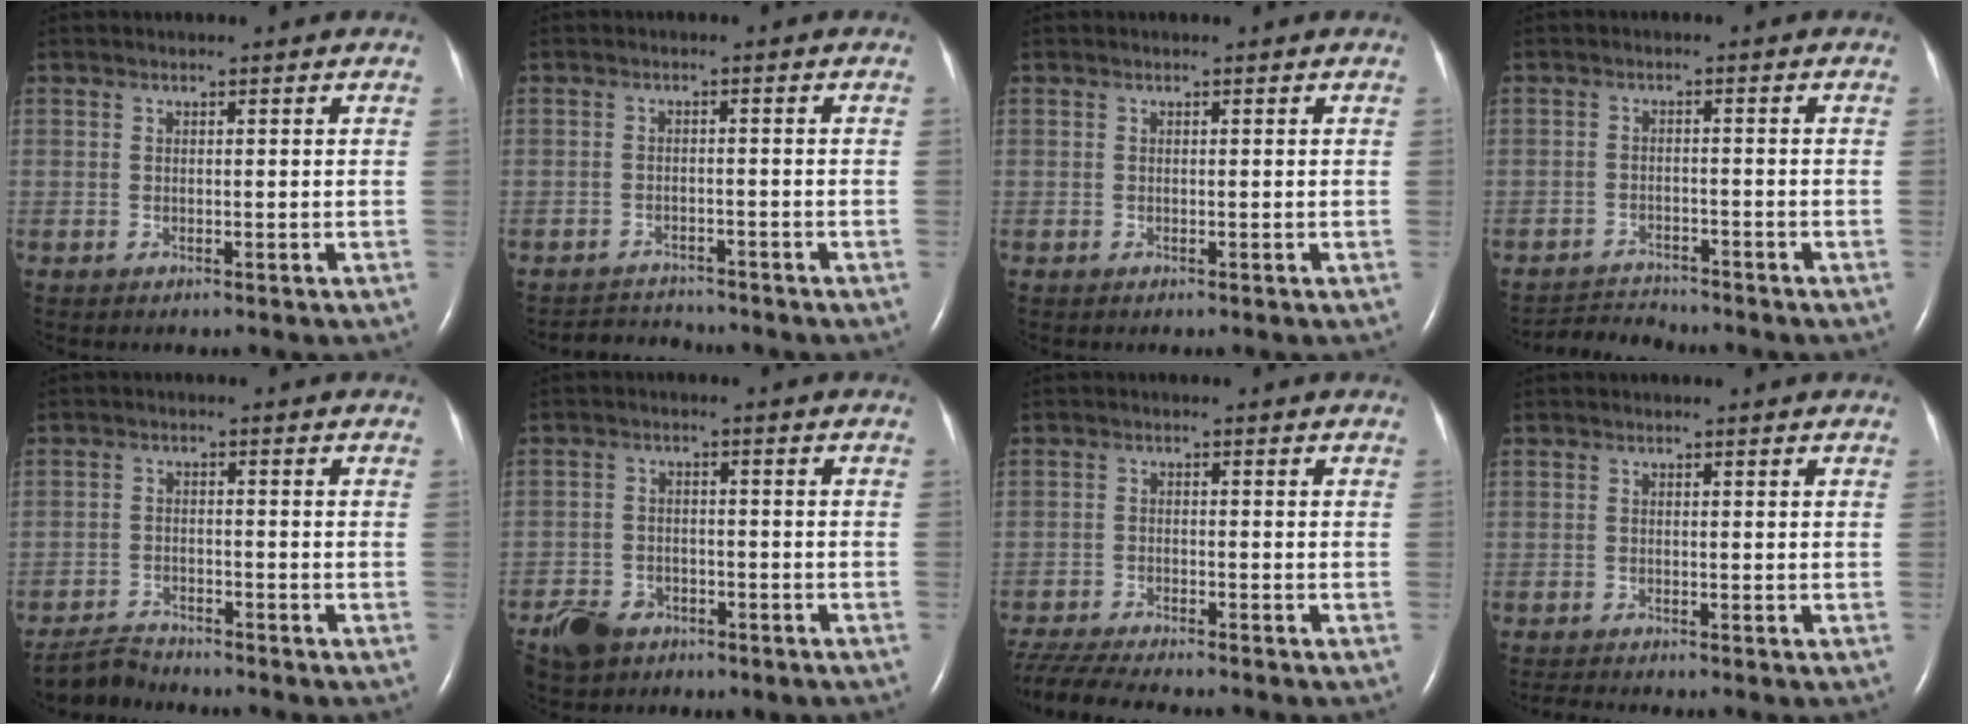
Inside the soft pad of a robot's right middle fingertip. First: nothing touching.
{"total": 3.9, "force": [-3.9, 0.5, -0.4], "torque": [0.000, -0.008, -0.063]}
{"total": 0.0}
{"total": 4.1, "force": [-4.1, 0.0, -0.7], "torque": [0.007, -0.013, -0.070]}
{"total": 3.7, "force": [-3.6, 0.3, -0.4], "torque": [0.002, -0.016, -0.068]}
{"total": 6.6, "force": [-4.4, 4.4, 2.2], "torque": [-0.054, 0.004, -0.067]}
{"total": 11.0, "force": [-9.8, 1.1, 4.8], "torque": [-0.085, -0.016, -0.157]}
{"total": 1.5, "force": [-1.4, -0.4, 0.3], "torque": [-0.012, -0.008, -0.026]}